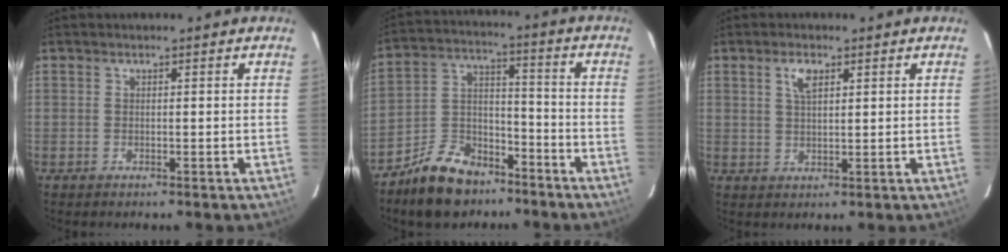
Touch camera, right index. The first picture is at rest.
{"total": 13.1, "force": [-9.4, 7.2, 5.6], "torque": [-0.123, 0.033, -0.152]}
{"total": 3.3, "force": [1.6, 1.5, 2.5], "torque": [-0.047, 0.005, 0.031]}